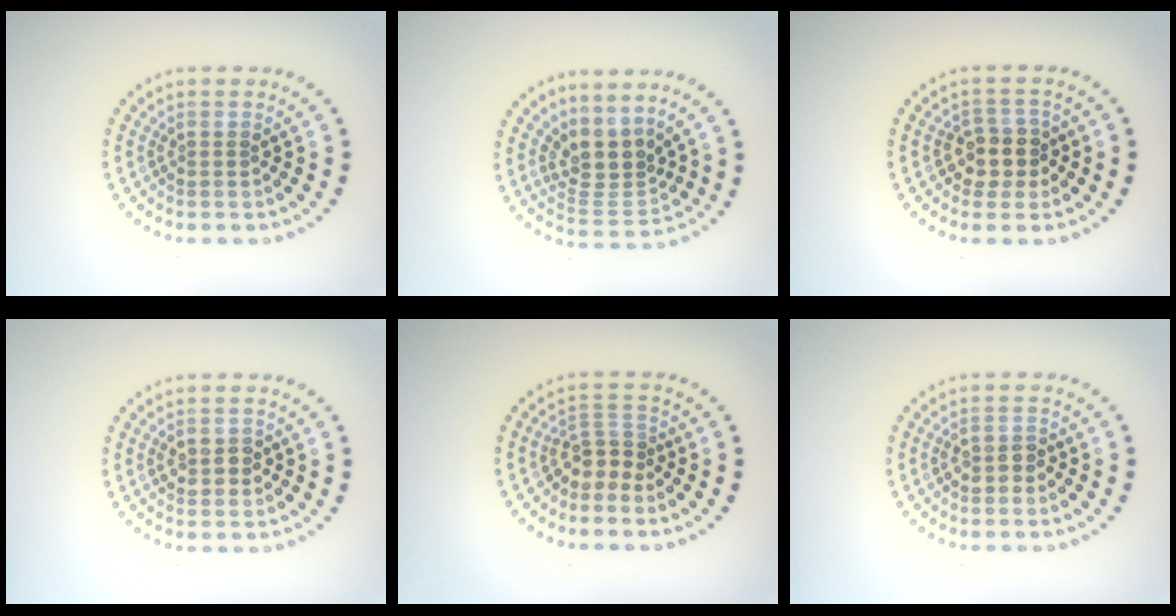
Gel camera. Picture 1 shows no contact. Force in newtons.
{"total": 3.4, "press": 2.5, "slide": 2.2}
{"total": 2.8, "press": 2.5, "slide": 1.3}
{"total": 1.8, "press": 1.8, "slide": 0.1}
{"total": 2.6, "press": 1.9, "slide": 1.8}
{"total": 1.6, "press": 1.5, "slide": 0.5}